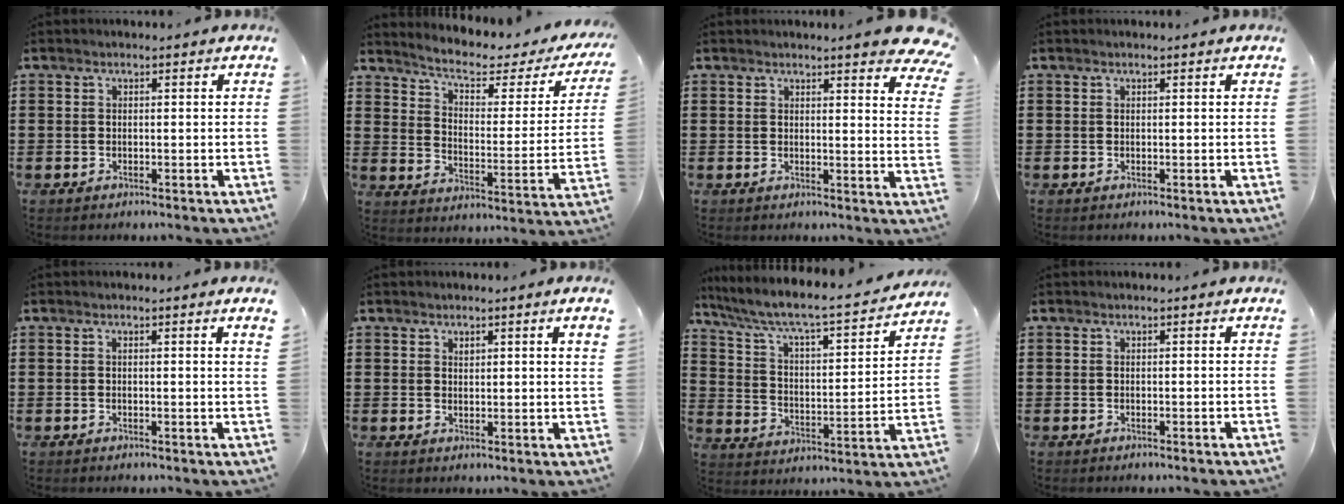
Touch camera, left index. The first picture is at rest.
{"total": 4.7, "force": [3.2, 1.3, 3.2], "torque": [-0.070, -0.023, 0.043]}
{"total": 4.7, "force": [4.1, -0.1, 2.1], "torque": [-0.040, -0.016, 0.073]}
{"total": 0.0}
{"total": 0.9, "force": [0.4, -0.3, 0.7], "torque": [-0.014, -0.003, 0.008]}
{"total": 1.5, "force": [1.2, 0.2, 1.0], "torque": [-0.013, -0.002, 0.019]}
{"total": 5.8, "force": [4.8, 0.6, 3.1], "torque": [-0.084, -0.040, 0.071]}
{"total": 0.0}